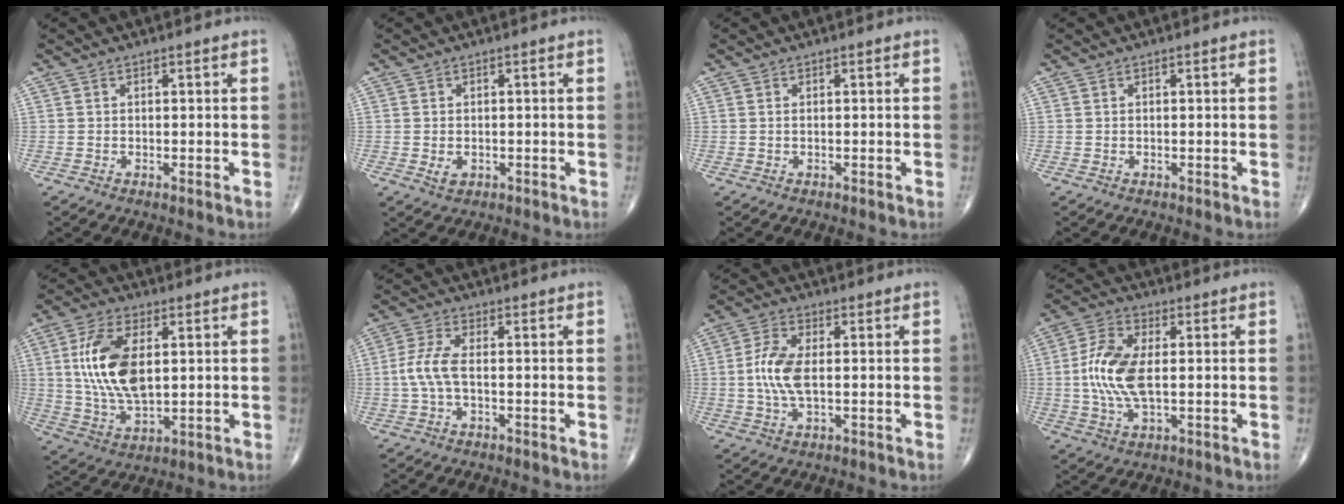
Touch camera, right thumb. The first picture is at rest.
{"total": 2.0, "force": [-0.3, 1.5, 1.3], "torque": [-0.020, -0.002, -0.001]}
{"total": 0.0}
{"total": 0.0}
{"total": 14.3, "force": [2.5, 7.3, 12.1], "torque": [-0.235, -0.009, 0.053]}
{"total": 5.7, "force": [-0.6, 2.2, 5.2], "torque": [-0.132, 0.011, -0.017]}
{"total": 7.3, "force": [-0.1, 3.3, 6.6], "torque": [-0.151, 0.007, -0.004]}
{"total": 10.8, "force": [0.1, 5.1, 9.6], "torque": [-0.210, 0.007, 0.002]}